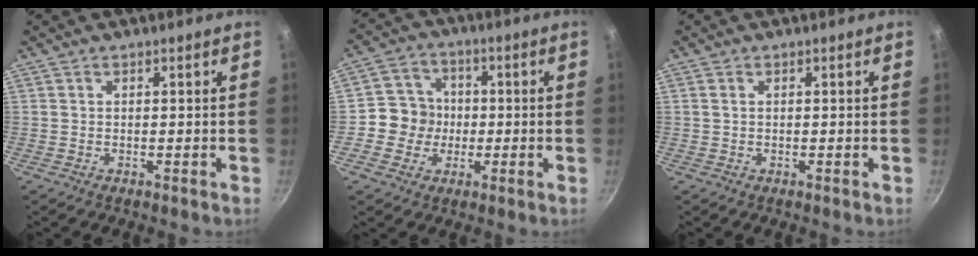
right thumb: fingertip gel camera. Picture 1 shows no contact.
{"total": 7.4, "force": [-1.0, 7.0, 2.2], "torque": [-0.004, 0.018, -0.035]}
{"total": 0.7, "force": [0.2, 0.5, 0.5], "torque": [-0.010, 0.001, 0.002]}